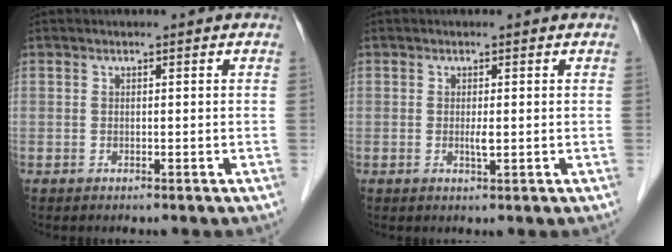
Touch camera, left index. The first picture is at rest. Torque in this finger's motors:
{"motor_torque": [0.21, 0.27, 0.04, 0.01]}